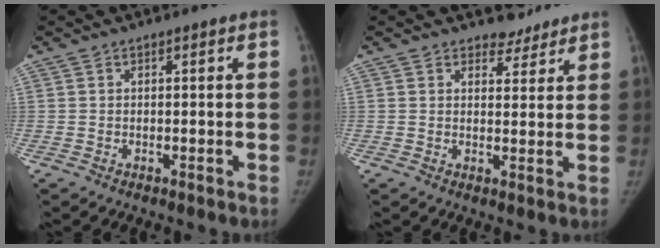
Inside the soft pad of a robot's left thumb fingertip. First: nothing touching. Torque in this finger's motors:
{"motor_torque": [0.36, -0.48, 0.59, -0.49, 0.02]}